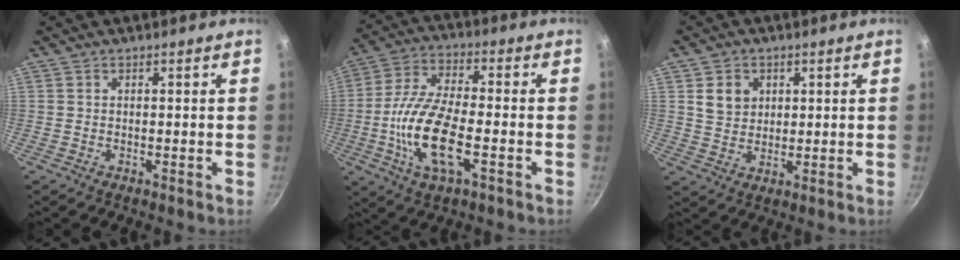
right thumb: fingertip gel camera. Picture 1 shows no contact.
{"total": 15.3, "force": [-3.8, 6.2, 13.4], "torque": [-0.274, 0.019, -0.071]}
{"total": 5.7, "force": [2.0, 4.7, 2.6], "torque": [-0.023, -0.011, 0.040]}